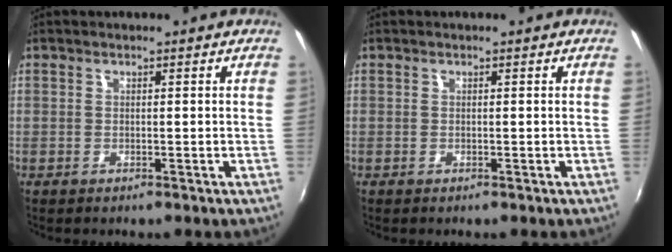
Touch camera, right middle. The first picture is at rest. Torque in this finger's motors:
{"motor_torque": [0.00, -0.01, 0.00, 0.00]}